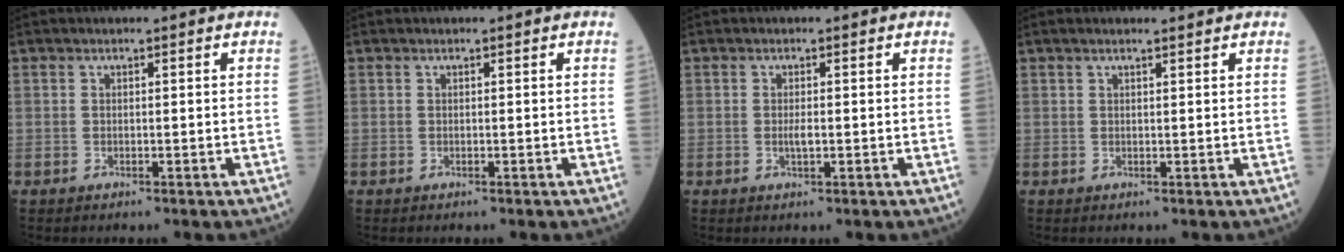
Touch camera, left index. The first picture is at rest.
{"total": 0.0}
{"total": 1.3, "force": [-0.1, 0.3, 1.2], "torque": [-0.025, -0.002, -0.001]}
{"total": 2.0, "force": [1.8, 0.0, 0.9], "torque": [-0.014, 0.015, 0.028]}